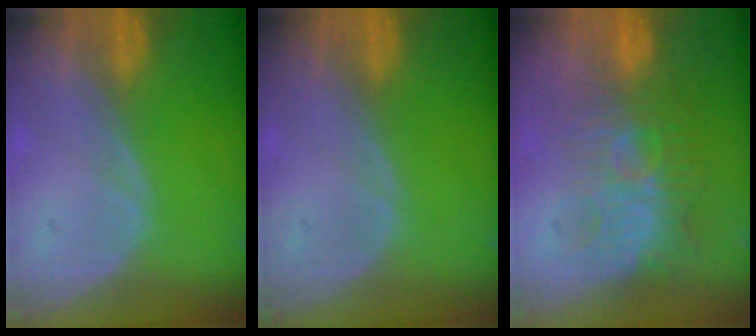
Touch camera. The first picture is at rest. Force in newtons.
{"total": 0.0}
{"total": 9.6, "press": 8.4, "slide": 4.5}